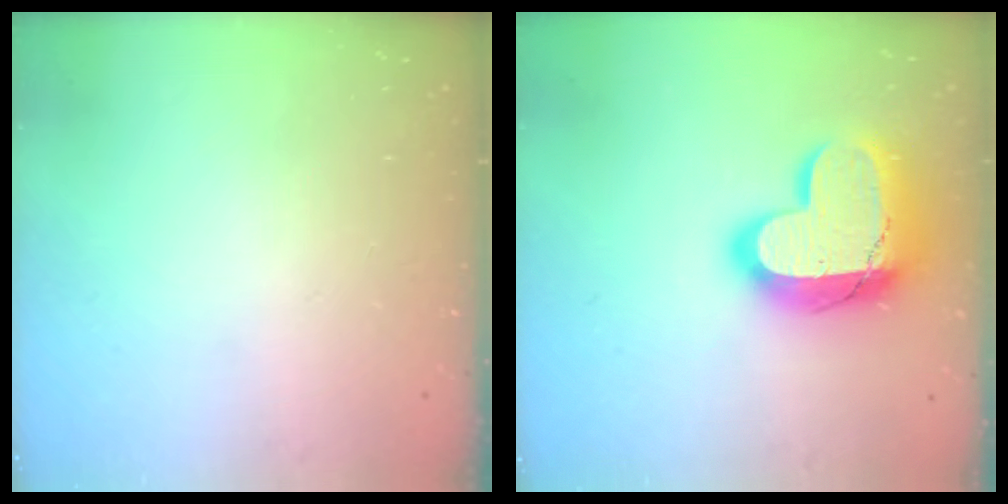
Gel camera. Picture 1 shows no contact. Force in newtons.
{"total": 24.2, "press": 24.2, "slide": 1.6}